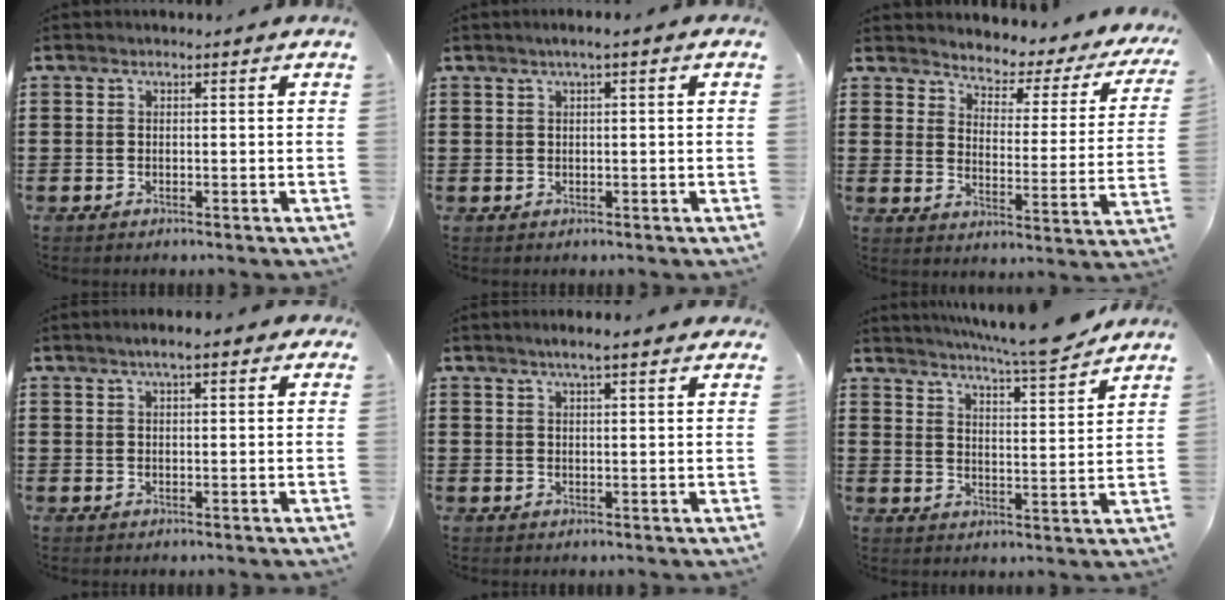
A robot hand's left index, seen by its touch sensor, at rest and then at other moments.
{"total": 1.3, "force": [0.2, -0.1, 1.3], "torque": [-0.022, -0.004, 0.003]}
{"total": 2.7, "force": [2.5, 0.9, 0.6], "torque": [-0.025, -0.030, 0.031]}
{"total": 3.1, "force": [1.7, 0.6, 2.5], "torque": [-0.052, 0.005, 0.029]}
{"total": 3.3, "force": [2.5, 0.2, 2.2], "torque": [-0.048, 0.002, 0.044]}
{"total": 7.2, "force": [6.7, -0.4, 2.7], "torque": [-0.051, -0.039, 0.111]}